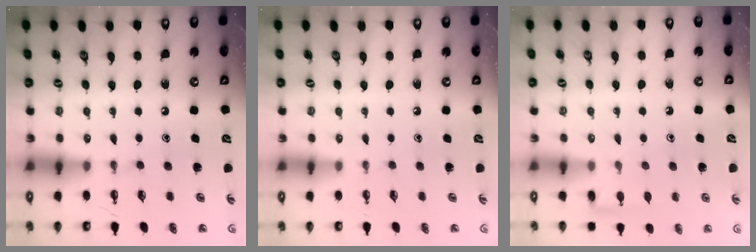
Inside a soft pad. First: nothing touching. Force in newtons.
{"total": 0.0}
{"total": 6.2, "press": 6.2, "slide": 0.6}